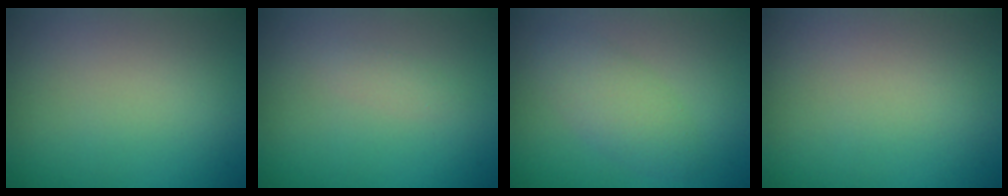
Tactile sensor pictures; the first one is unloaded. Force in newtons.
{"total": 0.8, "press": 0.8, "slide": 0.0}
{"total": 3.0, "press": 3.0, "slide": 0.1}
{"total": 0.0}